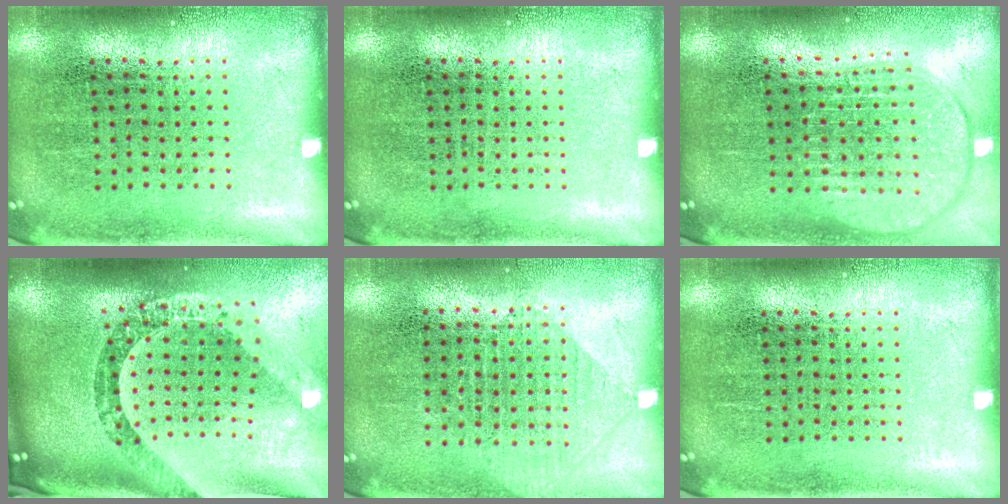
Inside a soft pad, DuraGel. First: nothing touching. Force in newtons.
{"total": 0.0}
{"total": 2.0, "press": 1.6, "slide": 1.2}
{"total": 3.0, "press": 2.2, "slide": 2.0}
{"total": 0.9, "press": 0.9, "slide": 0.2}
{"total": 0.0}